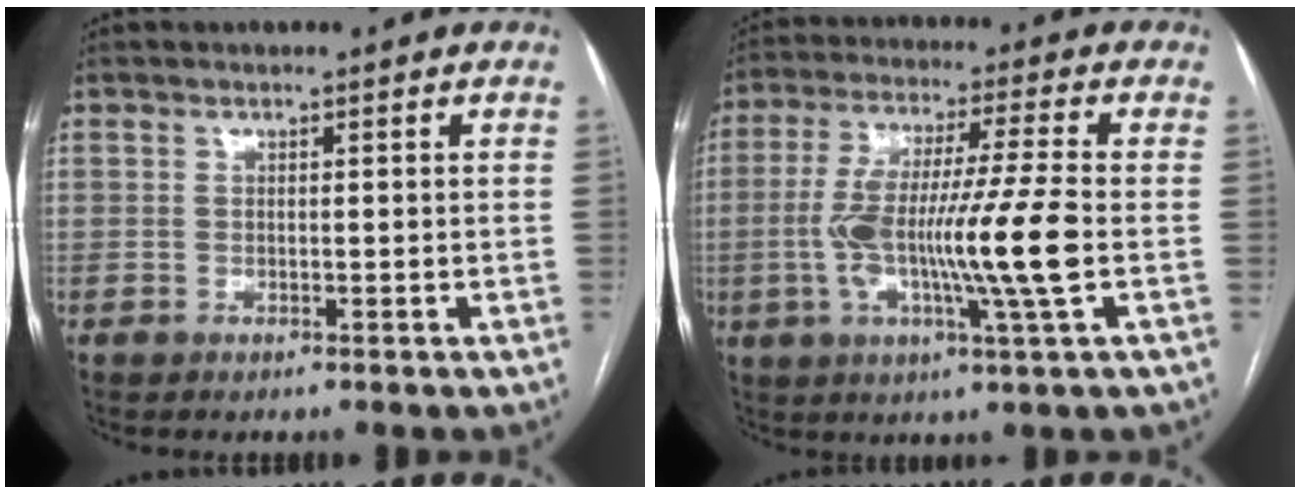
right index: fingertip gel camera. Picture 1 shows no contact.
{"total": 14.8, "force": [-2.3, -0.2, 14.6], "torque": [-0.280, -0.004, -0.048]}